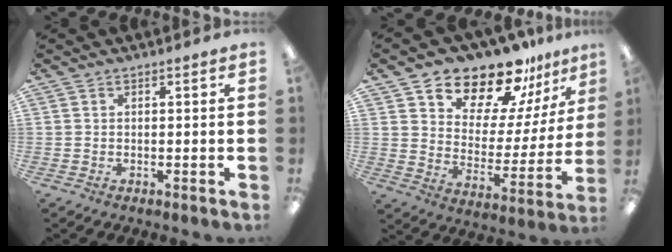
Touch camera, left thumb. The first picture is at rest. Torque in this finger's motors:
{"motor_torque": [0.31, 0.38, 1.09, -1.39, 0.07]}